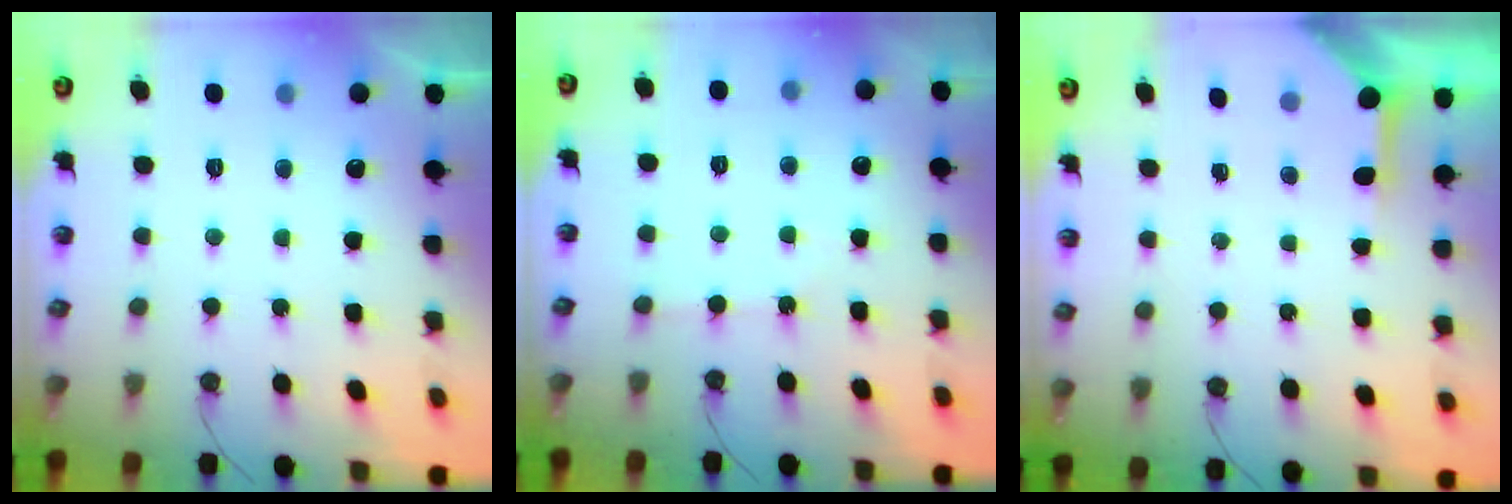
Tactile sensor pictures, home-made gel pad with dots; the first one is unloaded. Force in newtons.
{"total": 2.2, "press": 2.2, "slide": 0.3}
{"total": 3.9, "press": 3.8, "slide": 0.5}